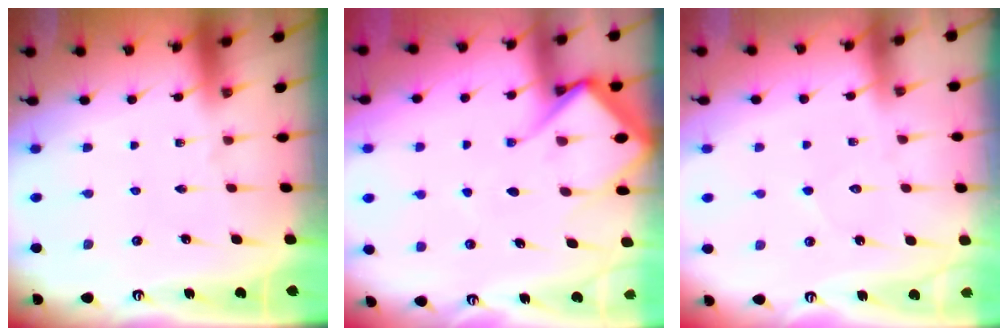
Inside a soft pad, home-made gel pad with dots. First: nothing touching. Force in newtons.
{"total": 12.1, "press": 12.0, "slide": 1.2}
{"total": 3.3, "press": 3.3, "slide": 0.3}